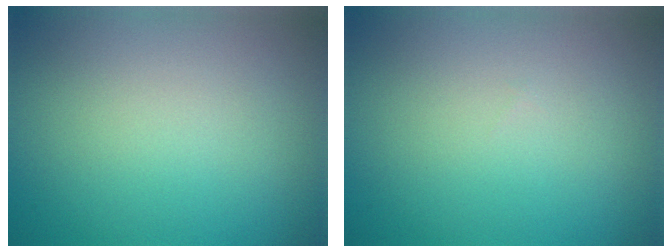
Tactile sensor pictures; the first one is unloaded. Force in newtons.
{"total": 0.0}